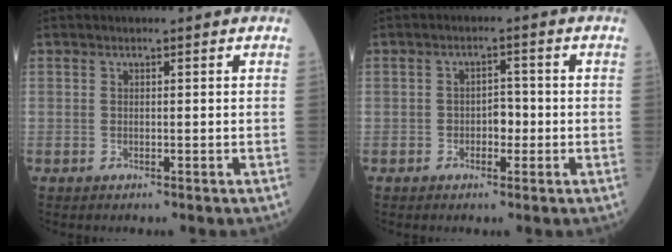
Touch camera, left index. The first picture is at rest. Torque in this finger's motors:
{"motor_torque": [-0.20, 0.09, 0.04, 0.00]}